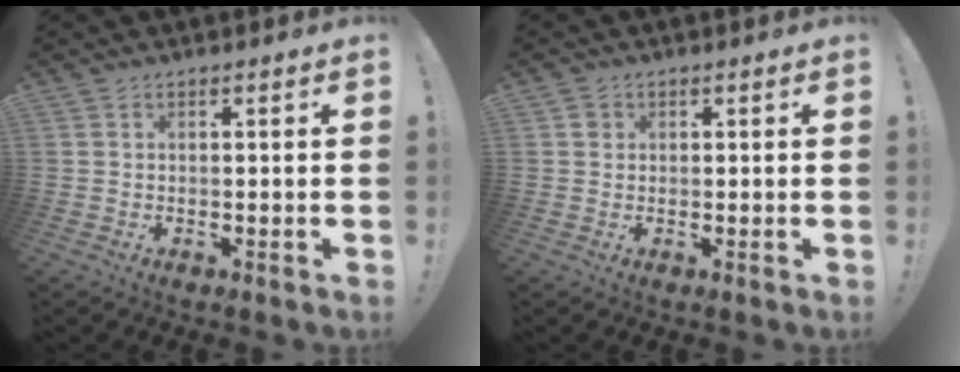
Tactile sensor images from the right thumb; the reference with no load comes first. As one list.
[{"total": 1.8, "force": [0.6, 1.6, 0.4], "torque": [0.006, -0.001, 0.009]}]